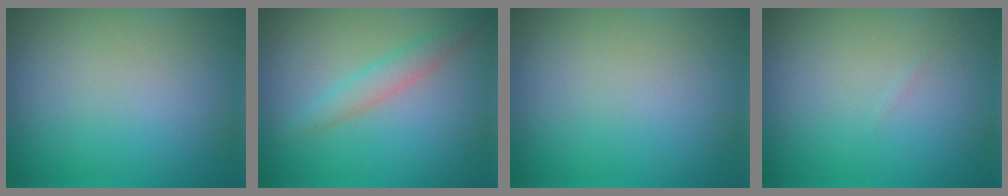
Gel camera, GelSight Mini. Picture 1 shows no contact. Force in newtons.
{"total": 2.1, "press": 2.1, "slide": 0.1}
{"total": 0.0}
{"total": 0.0}